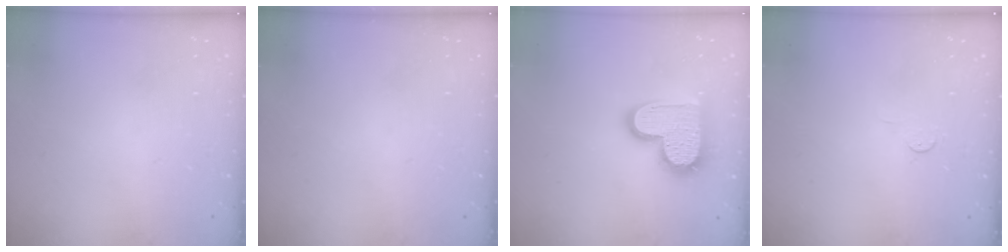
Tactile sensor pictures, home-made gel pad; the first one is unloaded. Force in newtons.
{"total": 0.0}
{"total": 16.0, "press": 16.0, "slide": 1.1}
{"total": 2.8, "press": 2.8, "slide": 0.4}